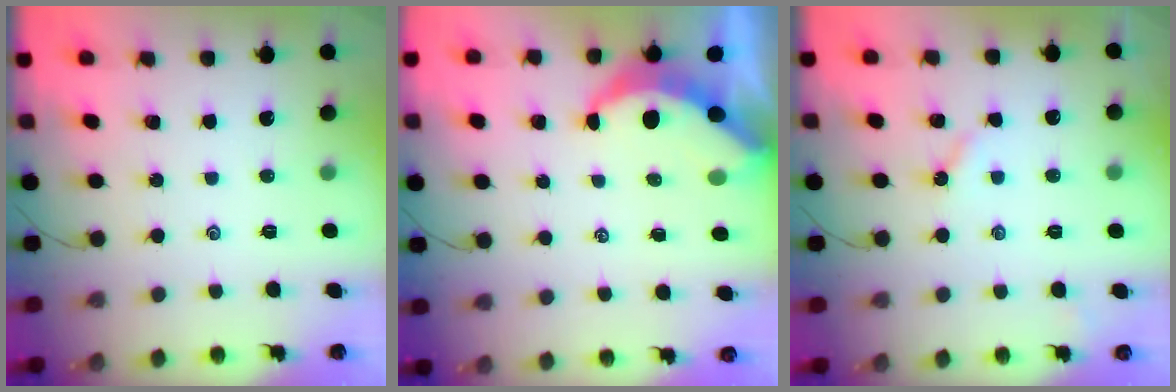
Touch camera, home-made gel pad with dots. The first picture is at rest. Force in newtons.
{"total": 6.3, "press": 6.3, "slide": 0.2}
{"total": 2.8, "press": 2.7, "slide": 0.3}